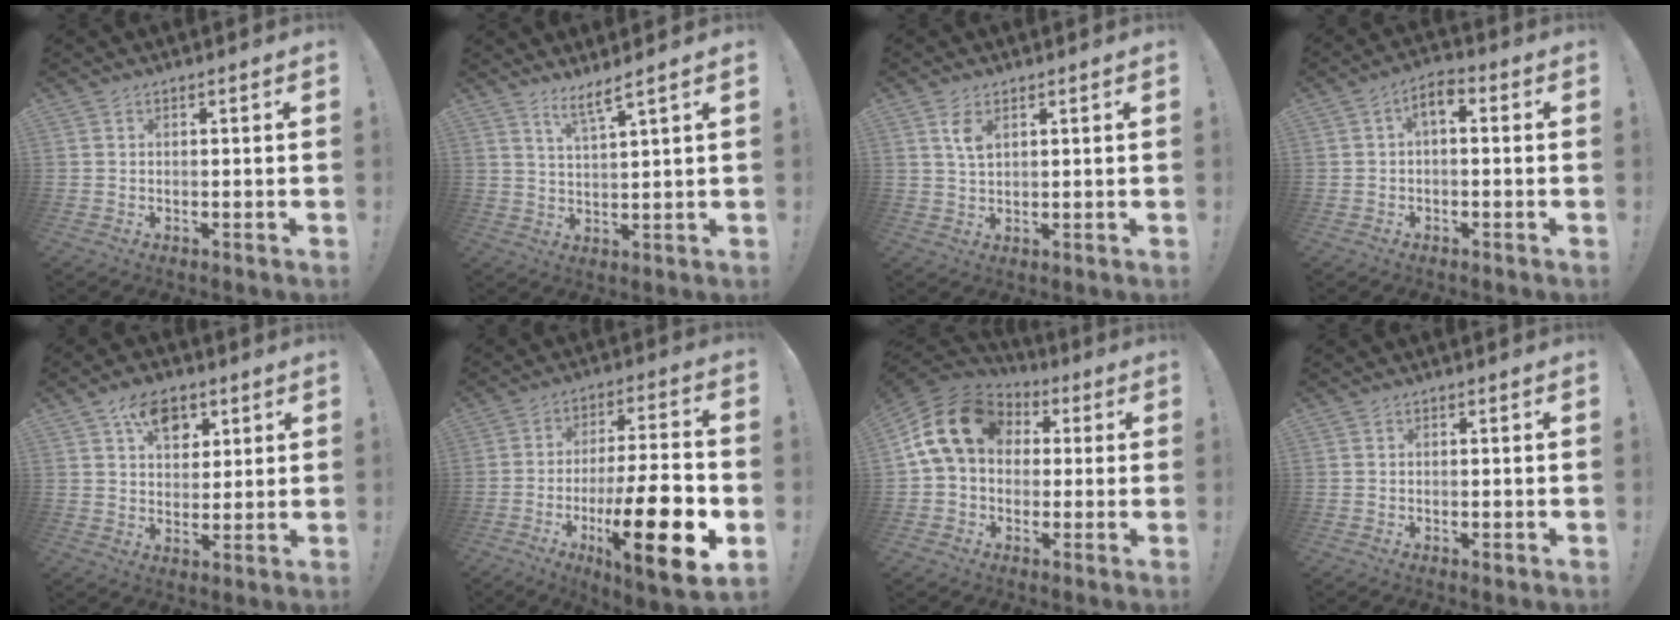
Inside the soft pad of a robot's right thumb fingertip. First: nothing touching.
{"total": 5.5, "force": [4.2, 0.1, 3.5], "torque": [-0.066, -0.022, 0.071]}
{"total": 4.2, "force": [2.2, 1.7, 3.1], "torque": [-0.050, -0.009, 0.037]}
{"total": 4.9, "force": [0.1, 2.3, 4.3], "torque": [-0.072, 0.004, 0.001]}
{"total": 11.6, "force": [5.1, 7.9, 6.8], "torque": [-0.092, -0.011, 0.092]}
{"total": 21.6, "force": [-7.3, 5.2, 19.7], "torque": [-0.306, 0.032, -0.104]}
{"total": 16.4, "force": [4.3, 12.2, 10.1], "torque": [-0.171, 0.000, 0.083]}
{"total": 0.6, "force": [-0.1, 0.2, 0.5], "torque": [-0.011, 0.000, 0.000]}